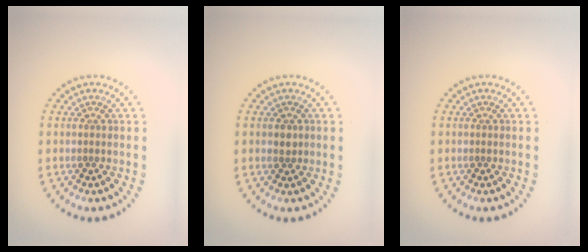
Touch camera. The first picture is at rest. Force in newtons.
{"total": 1.1, "press": 1.0, "slide": 0.3}
{"total": 0.0}